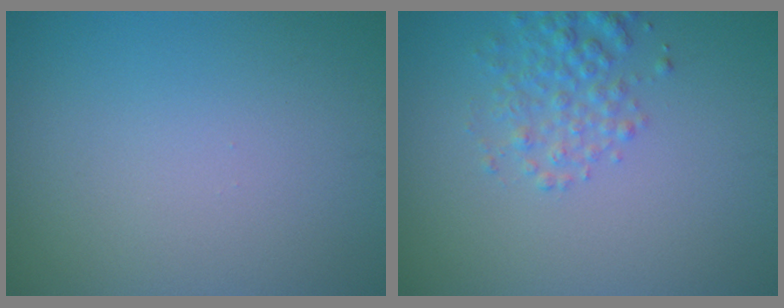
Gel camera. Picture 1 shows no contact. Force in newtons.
{"total": 2.7, "press": 2.7, "slide": 0.1}